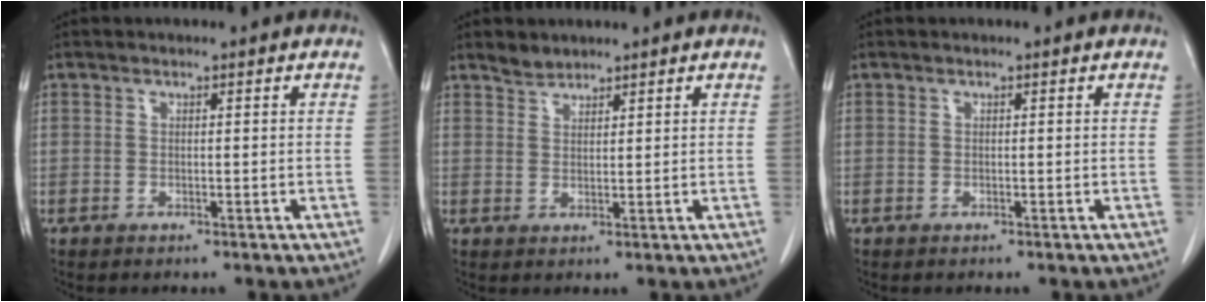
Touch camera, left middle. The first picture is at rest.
{"total": 2.0, "force": [1.9, 0.6, 0.1], "torque": [-0.004, 0.000, 0.037]}
{"total": 0.0}